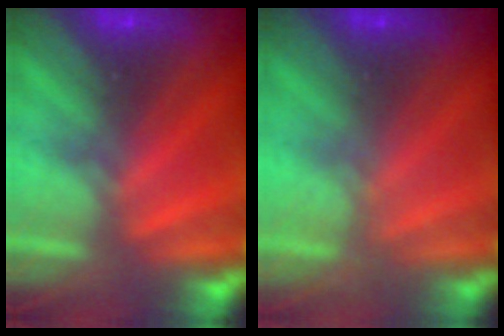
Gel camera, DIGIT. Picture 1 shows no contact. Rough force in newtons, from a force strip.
{"total": 1.2}